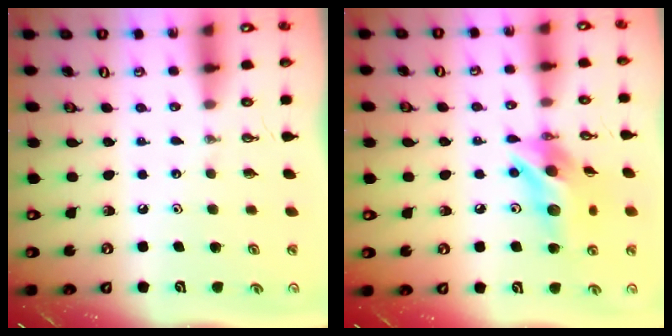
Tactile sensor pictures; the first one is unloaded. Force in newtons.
{"total": 14.3, "press": 14.3, "slide": 1.0}